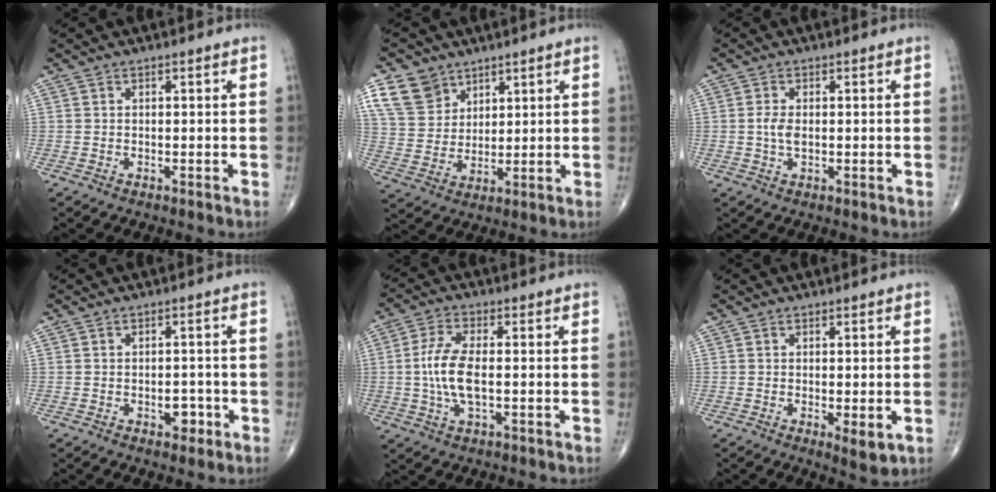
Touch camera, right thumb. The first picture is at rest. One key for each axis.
{"total": 9.5, "fx": 5.6, "fy": 7.0, "fz": 3.1, "tx": -0.040, "ty": -0.024, "tz": 0.119}
{"total": 2.9, "fx": 0.0, "fy": 1.6, "fz": 2.4, "tx": -0.050, "ty": 0.000, "tz": -0.001}
{"total": 3.3, "fx": -1.3, "fy": 2.1, "fz": 2.2, "tx": -0.014, "ty": 0.007, "tz": -0.015}
{"total": 8.6, "fx": -0.5, "fy": 3.6, "fz": 7.8, "tx": -0.172, "ty": 0.004, "tz": -0.012}
{"total": 3.7, "fx": -0.8, "fy": 1.3, "fz": 3.4, "tx": -0.051, "ty": -0.013, "tz": -0.009}